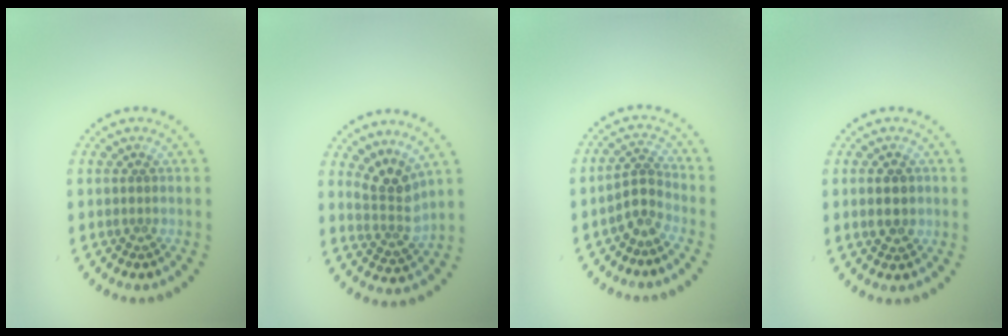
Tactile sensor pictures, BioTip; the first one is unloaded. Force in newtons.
{"total": 3.2, "press": 2.3, "slide": 2.3}
{"total": 2.4, "press": 1.7, "slide": 1.7}
{"total": 2.1, "press": 2.1, "slide": 0.1}